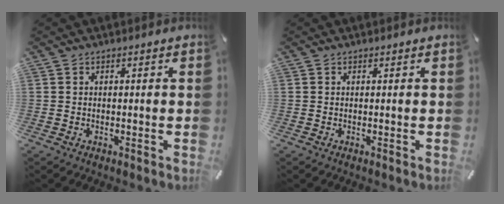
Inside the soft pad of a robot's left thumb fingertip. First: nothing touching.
{"total": 0.0}